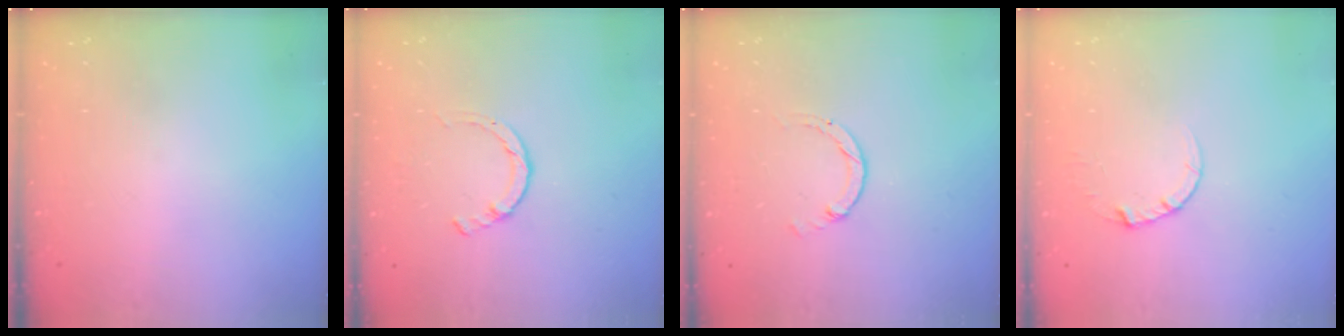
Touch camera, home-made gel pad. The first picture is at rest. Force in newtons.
{"total": 1.4, "press": 1.4, "slide": 0.3}
{"total": 0.0}
{"total": 2.7, "press": 2.7, "slide": 0.2}